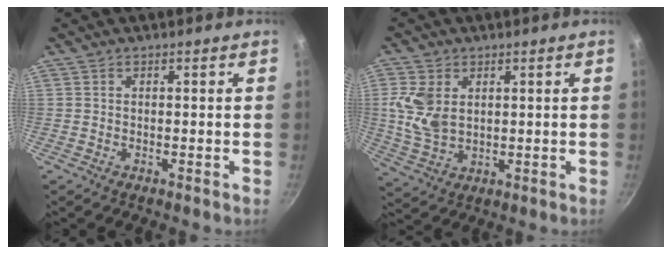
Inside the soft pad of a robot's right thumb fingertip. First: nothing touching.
{"total": 8.6, "force": [1.9, 6.0, 5.9], "torque": [-0.116, -0.013, 0.044]}